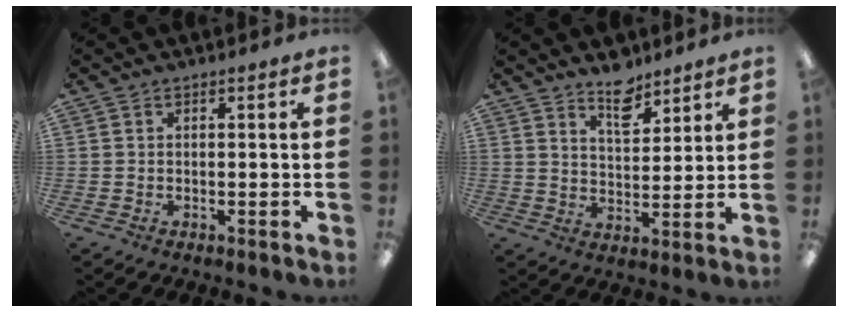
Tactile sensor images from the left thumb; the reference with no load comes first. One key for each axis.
{"total": 8.1, "fx": 6.3, "fy": 3.7, "fz": 3.4, "tx": -0.036, "ty": -0.040, "tz": 0.109}